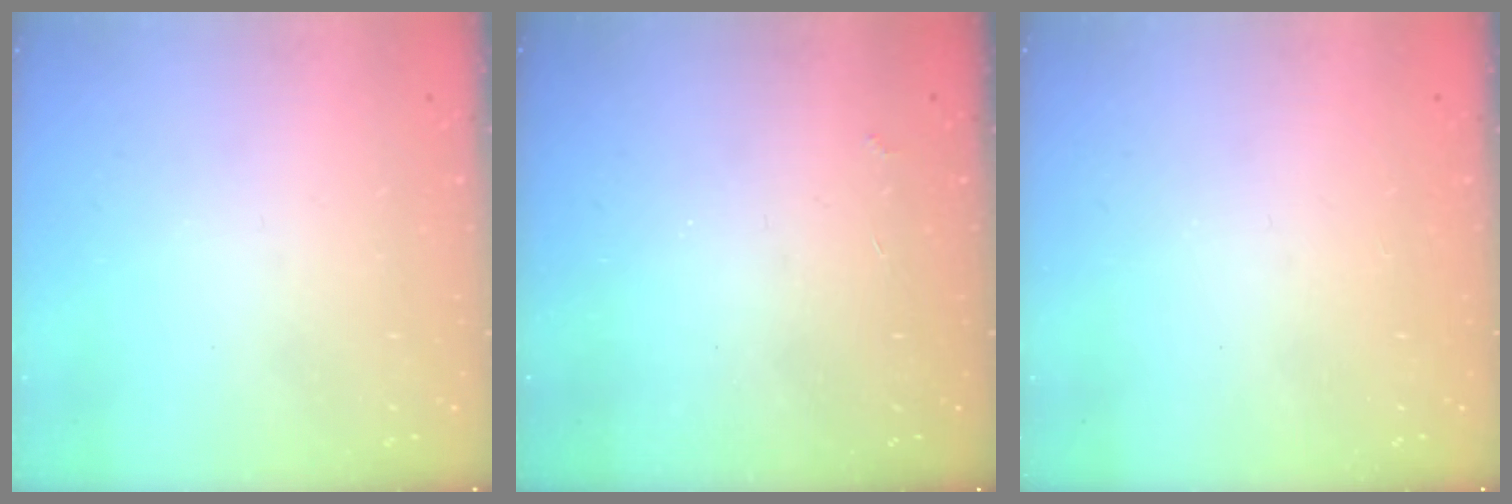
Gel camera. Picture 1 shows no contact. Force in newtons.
{"total": 2.9, "press": 2.9, "slide": 0.5}
{"total": 0.9, "press": 0.9, "slide": 0.1}